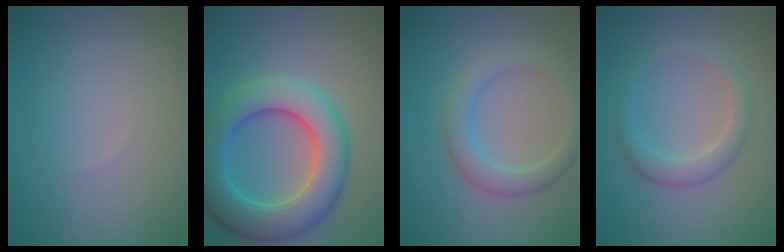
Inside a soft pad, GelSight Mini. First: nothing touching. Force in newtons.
{"total": 8.3, "press": 8.3, "slide": 0.5}
{"total": 2.9, "press": 2.9, "slide": 0.2}
{"total": 2.5, "press": 2.5, "slide": 0.2}